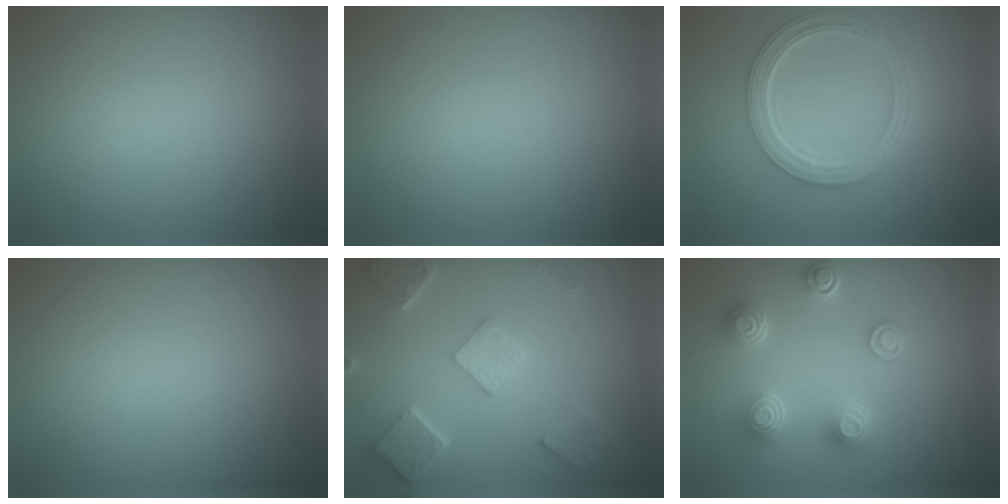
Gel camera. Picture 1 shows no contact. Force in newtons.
{"total": 0.0}
{"total": 5.2, "press": 3.9, "slide": 3.5}
{"total": 0.0}
{"total": 4.9, "press": 3.8, "slide": 3.1}
{"total": 4.7, "press": 3.6, "slide": 3.1}